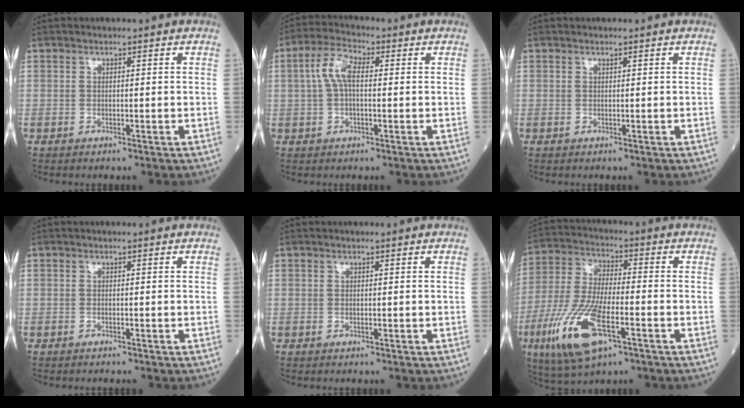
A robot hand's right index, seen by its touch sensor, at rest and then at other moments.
{"total": 5.6, "force": [0.8, 2.3, 5.0], "torque": [-0.112, 0.022, 0.013]}
{"total": 0.0}
{"total": 0.6, "force": [-0.5, 0.0, 0.1], "torque": [-0.007, -0.003, -0.011]}
{"total": 0.0}
{"total": 14.3, "force": [-6.2, 4.1, 12.2], "torque": [-0.263, -0.021, -0.112]}